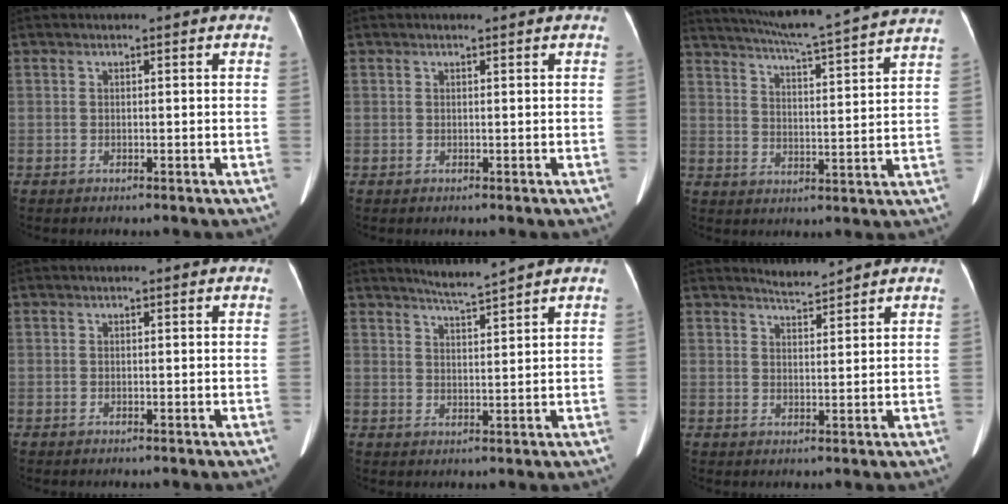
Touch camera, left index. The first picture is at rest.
{"total": 0.9, "force": [0.7, 0.0, 0.5], "torque": [-0.010, 0.008, 0.014]}
{"total": 21.9, "force": [19.9, -0.9, 9.2], "torque": [-0.158, -0.019, 0.266]}
{"total": 0.0}
{"total": 3.8, "force": [3.4, -1.4, 1.0], "torque": [-0.022, -0.010, 0.068]}
{"total": 2.6, "force": [2.5, -0.5, -0.1], "torque": [-0.004, -0.003, 0.052]}